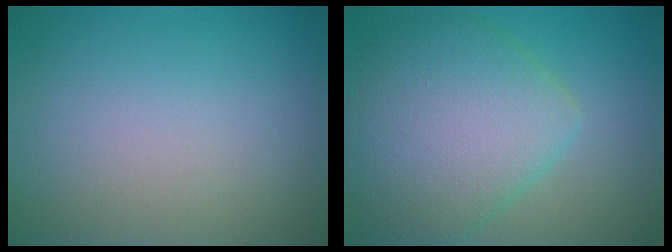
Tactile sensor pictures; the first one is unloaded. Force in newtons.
{"total": 7.7, "press": 7.7, "slide": 0.2}